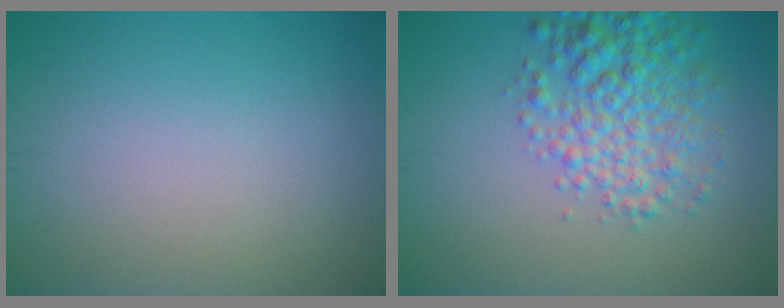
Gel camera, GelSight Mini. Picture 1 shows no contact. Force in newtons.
{"total": 5.5, "press": 5.5, "slide": 0.2}